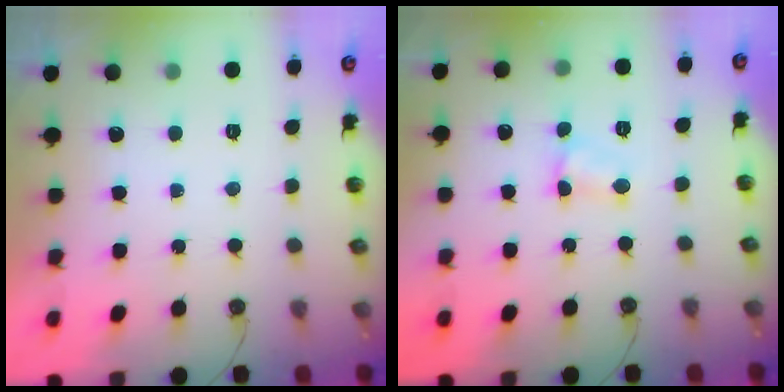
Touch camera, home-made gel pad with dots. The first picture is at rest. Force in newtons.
{"total": 4.4, "press": 4.4, "slide": 0.4}